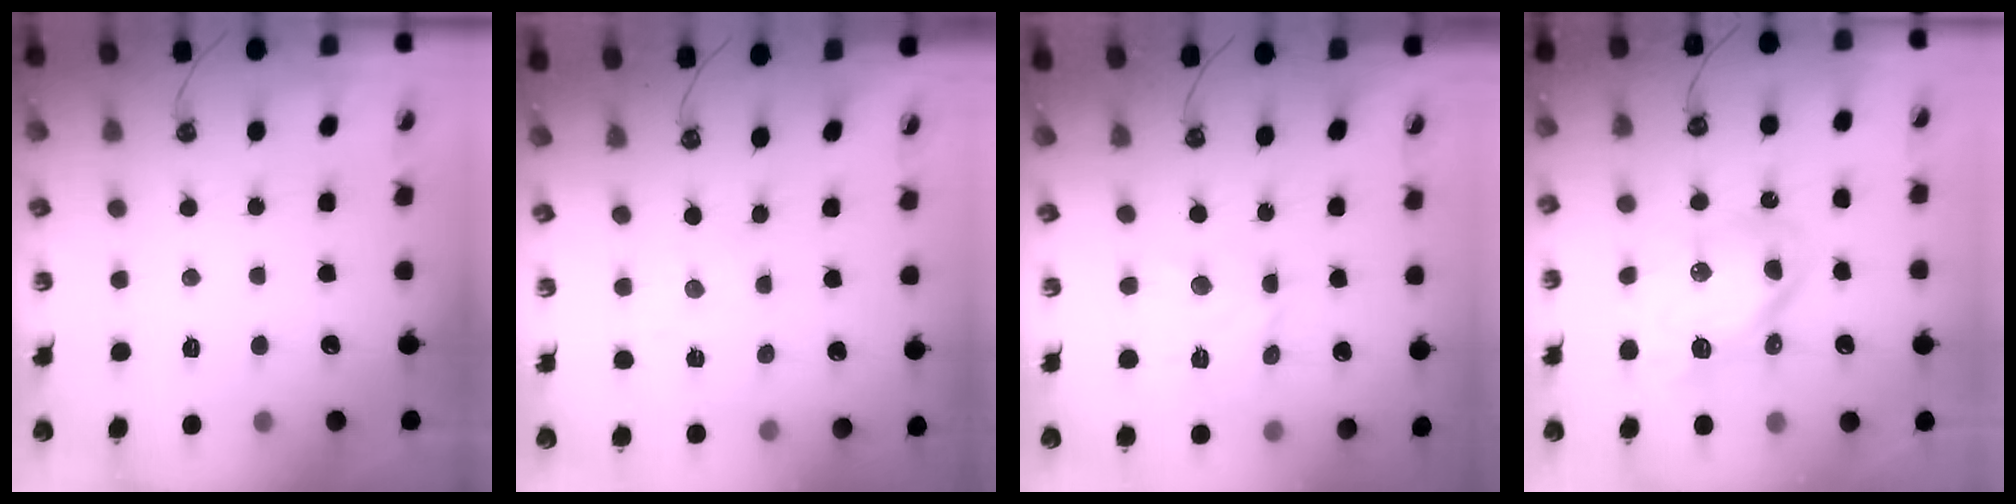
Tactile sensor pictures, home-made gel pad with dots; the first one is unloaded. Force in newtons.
{"total": 0.6, "press": 0.6, "slide": 0.2}
{"total": 9.7, "press": 9.6, "slide": 0.6}
{"total": 13.4, "press": 13.3, "slide": 1.6}